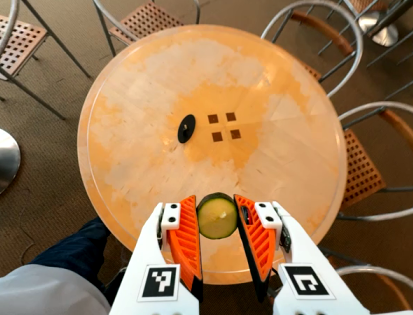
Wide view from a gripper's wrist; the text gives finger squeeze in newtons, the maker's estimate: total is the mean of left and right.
{"total": 7.9, "left": 8.0, "right": 7.9}